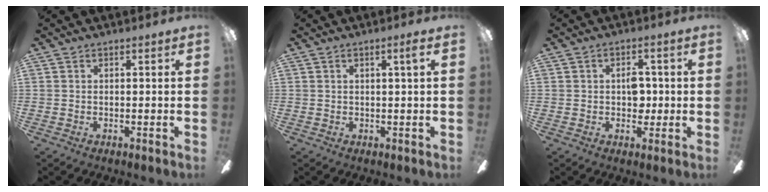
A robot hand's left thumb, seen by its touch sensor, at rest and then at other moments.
{"total": 2.0, "force": [0.8, 0.0, 1.8], "torque": [-0.036, 0.001, 0.012]}
{"total": 5.0, "force": [0.3, 3.4, 3.6], "torque": [-0.054, 0.005, 0.002]}